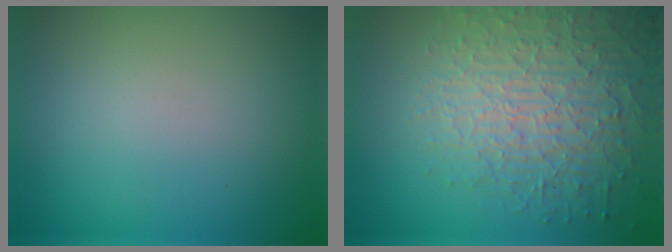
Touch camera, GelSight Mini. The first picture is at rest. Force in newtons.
{"total": 6.2, "press": 5.1, "slide": 3.6}